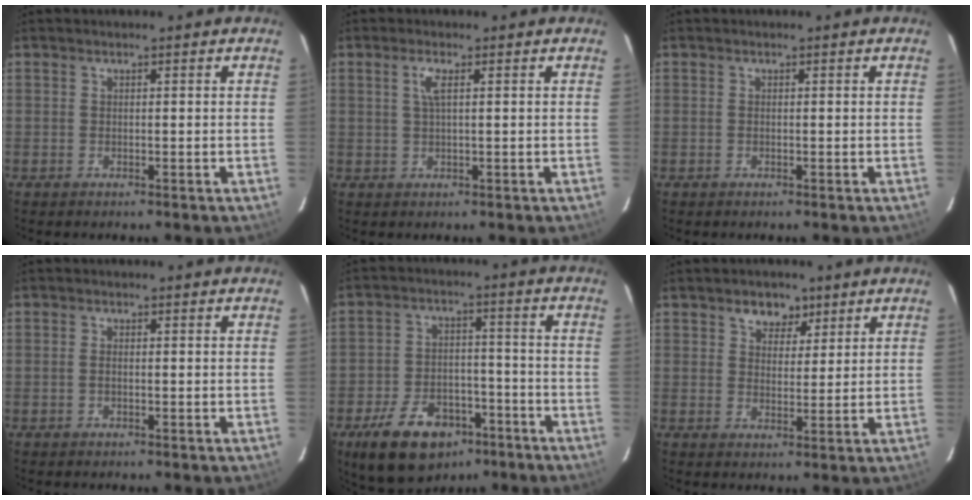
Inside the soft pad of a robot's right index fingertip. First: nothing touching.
{"total": 2.3, "force": [0.7, 0.2, 2.2], "torque": [-0.045, 0.002, 0.014]}
{"total": 0.0}
{"total": 1.0, "force": [-0.2, 0.5, 0.8], "torque": [-0.019, 0.001, -0.005]}
{"total": 15.5, "force": [-9.7, 9.1, 8.1], "torque": [-0.173, 0.008, -0.141]}
{"total": 4.9, "force": [3.0, 3.4, 1.8], "torque": [-0.020, 0.003, 0.048]}